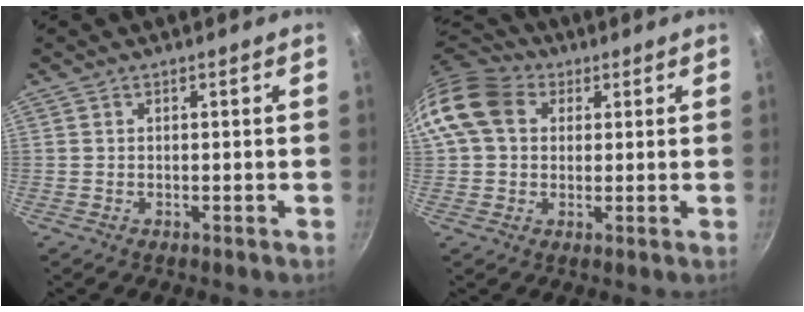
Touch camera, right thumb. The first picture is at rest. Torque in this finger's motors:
{"motor_torque": [0.51, 0.86, 0.28, -0.04, 0.14]}